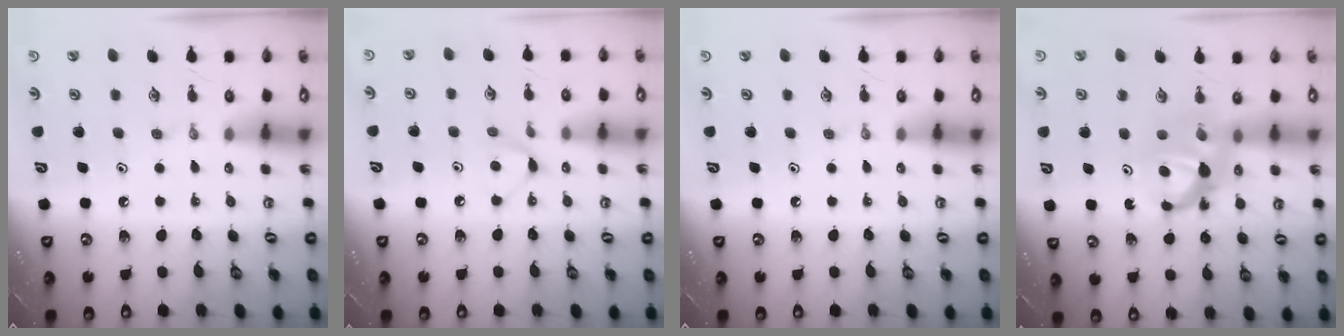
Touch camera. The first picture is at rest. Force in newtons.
{"total": 6.0, "press": 6.0, "slide": 0.7}
{"total": 0.0}
{"total": 7.4, "press": 7.3, "slide": 0.6}